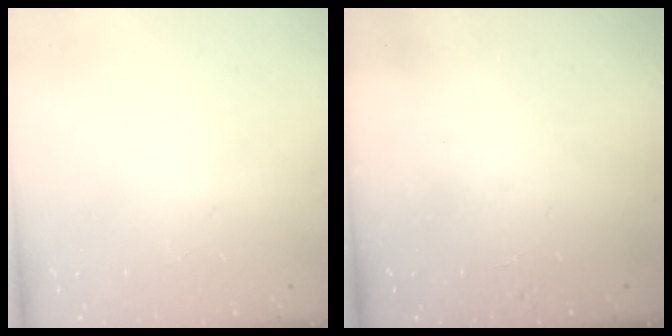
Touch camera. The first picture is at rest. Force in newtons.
{"total": 1.7, "press": 1.7, "slide": 0.1}